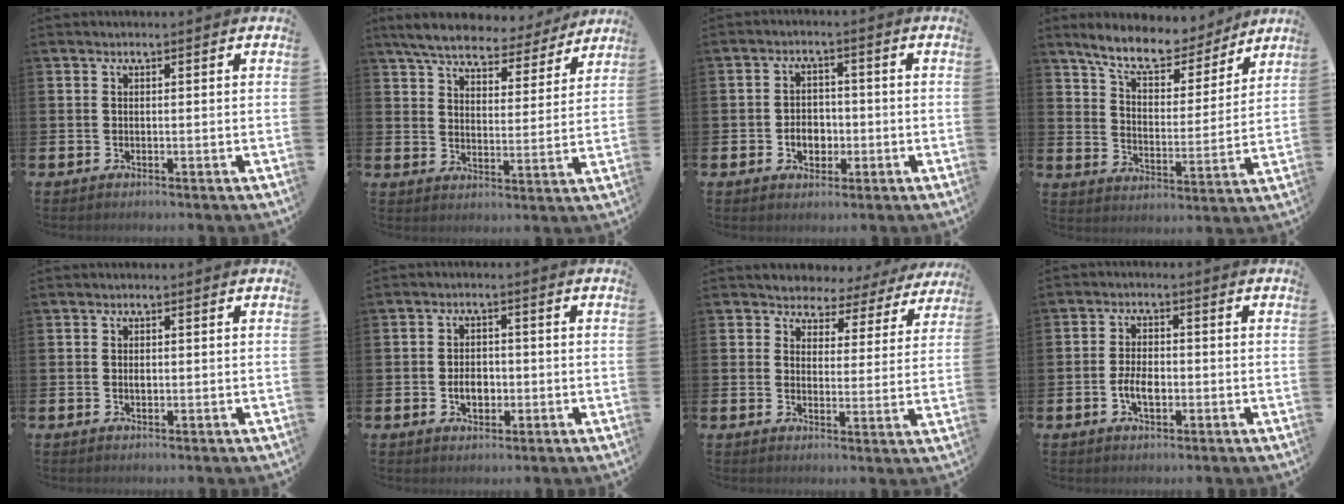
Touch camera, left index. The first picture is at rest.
{"total": 6.9, "force": [6.3, 1.7, 2.1], "torque": [-0.066, -0.036, 0.109]}
{"total": 3.7, "force": [-0.9, 2.9, 2.2], "torque": [-0.024, -0.004, -0.025]}
{"total": 9.3, "force": [8.4, 2.6, 3.0], "torque": [-0.085, -0.055, 0.148]}
{"total": 0.8, "force": [0.1, 0.5, 0.6], "torque": [-0.007, 0.000, -0.001]}
{"total": 3.5, "force": [-0.7, 2.5, 2.3], "torque": [-0.024, -0.005, -0.021]}
{"total": 3.5, "force": [3.1, 1.6, -0.1], "torque": [-0.014, -0.034, 0.047]}
{"total": 3.7, "force": [-0.8, 2.1, 2.9], "torque": [-0.039, -0.001, -0.019]}